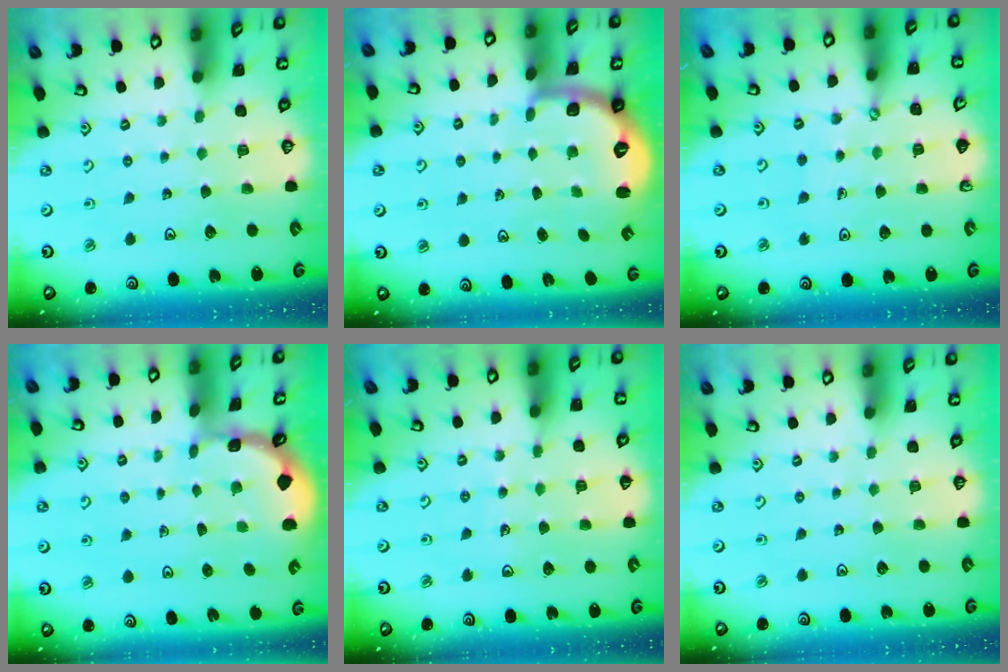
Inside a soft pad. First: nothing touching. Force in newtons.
{"total": 2.5, "press": 2.0, "slide": 1.6}
{"total": 2.5, "press": 2.5, "slide": 0.2}
{"total": 1.1, "press": 1.1, "slide": 0.2}
{"total": 5.4, "press": 5.0, "slide": 2.0}
{"total": 0.0}